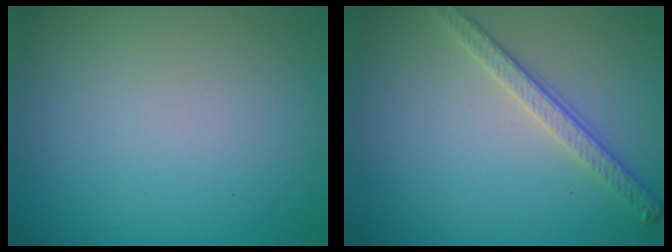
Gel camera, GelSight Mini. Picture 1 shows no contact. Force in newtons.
{"total": 2.7, "press": 2.6, "slide": 0.9}